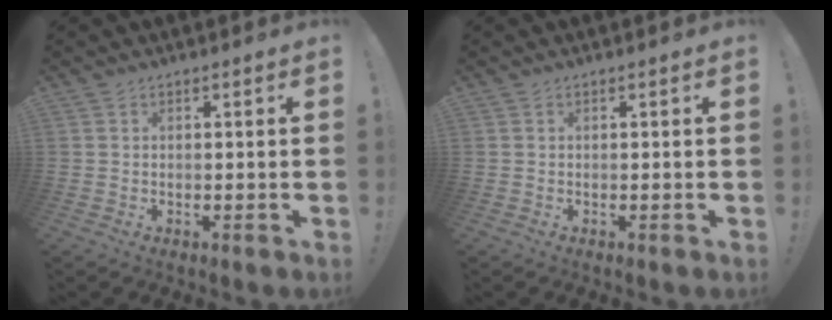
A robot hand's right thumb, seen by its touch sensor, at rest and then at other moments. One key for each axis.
{"total": 0.0}